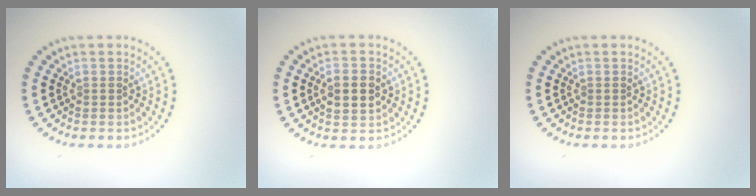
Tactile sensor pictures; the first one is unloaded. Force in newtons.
{"total": 3.1, "press": 3.1, "slide": 0.2}
{"total": 0.0}